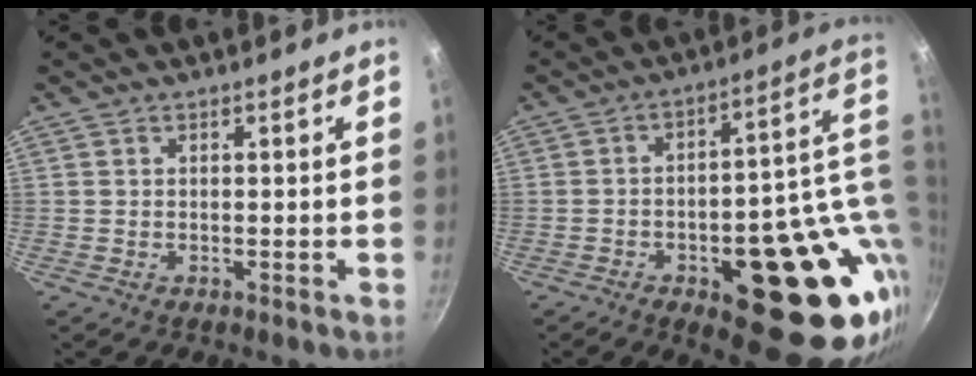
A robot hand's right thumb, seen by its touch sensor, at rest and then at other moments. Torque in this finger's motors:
{"motor_torque": [3.00, 2.01, 2.10, -0.67, 0.44]}